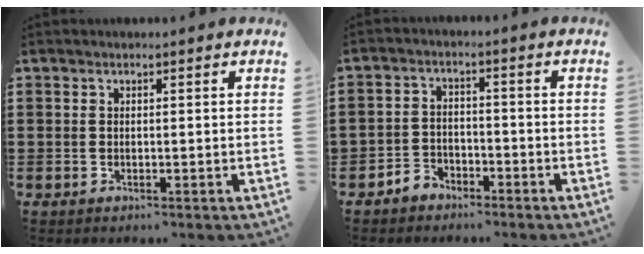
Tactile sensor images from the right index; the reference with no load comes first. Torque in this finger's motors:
{"motor_torque": [0.72, -0.15, 0.83, 0.21]}